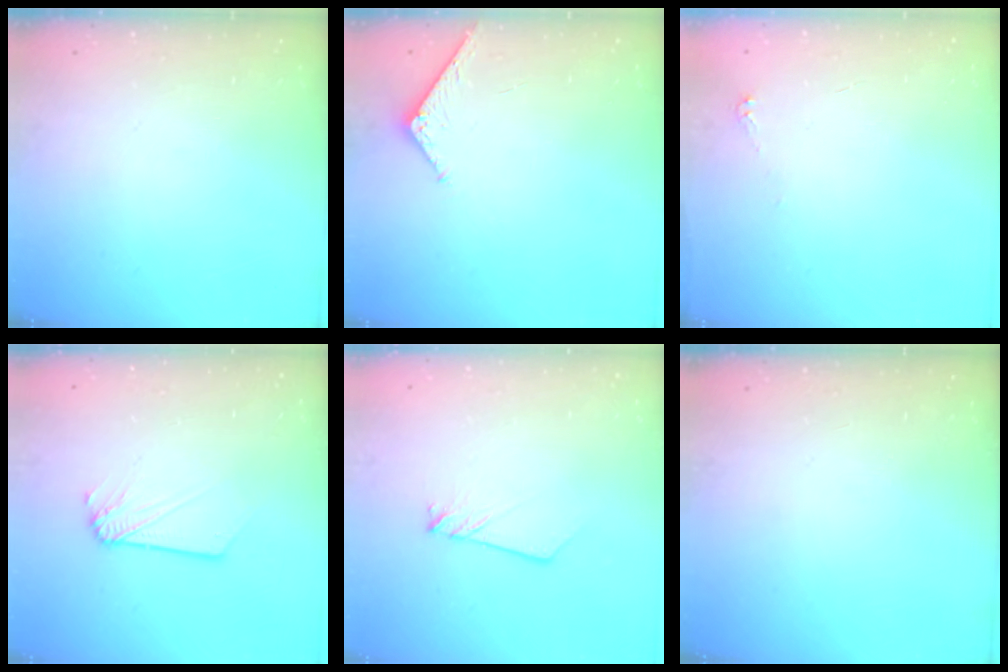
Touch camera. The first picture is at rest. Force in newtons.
{"total": 4.5, "press": 4.5, "slide": 0.5}
{"total": 2.5, "press": 2.5, "slide": 0.3}
{"total": 2.5, "press": 2.5, "slide": 0.1}
{"total": 2.5, "press": 2.5, "slide": 0.1}
{"total": 0.0}